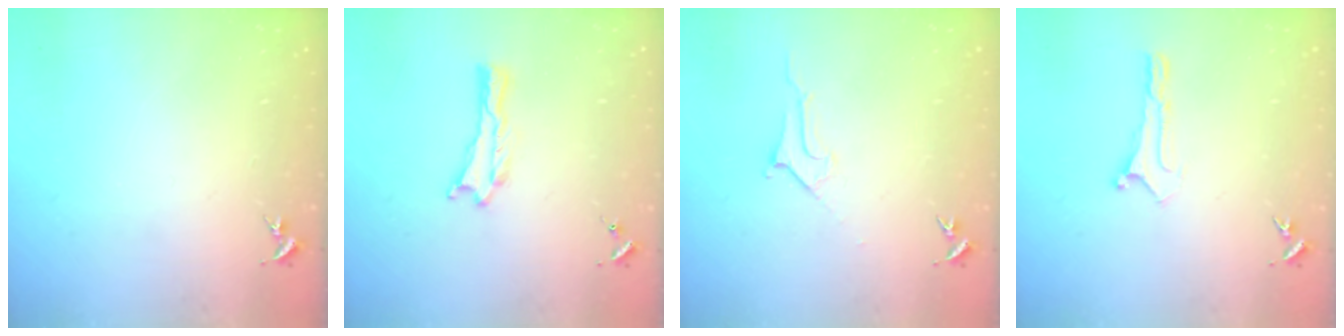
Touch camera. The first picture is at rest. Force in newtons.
{"total": 0.0}
{"total": 2.8, "press": 2.8, "slide": 0.4}
{"total": 0.0}